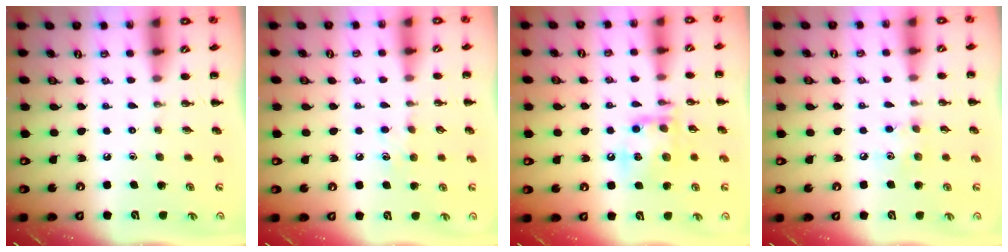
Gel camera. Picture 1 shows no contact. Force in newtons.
{"total": 5.5, "press": 5.2, "slide": 1.8}
{"total": 13.9, "press": 13.7, "slide": 1.8}
{"total": 6.4, "press": 6.3, "slide": 1.4}